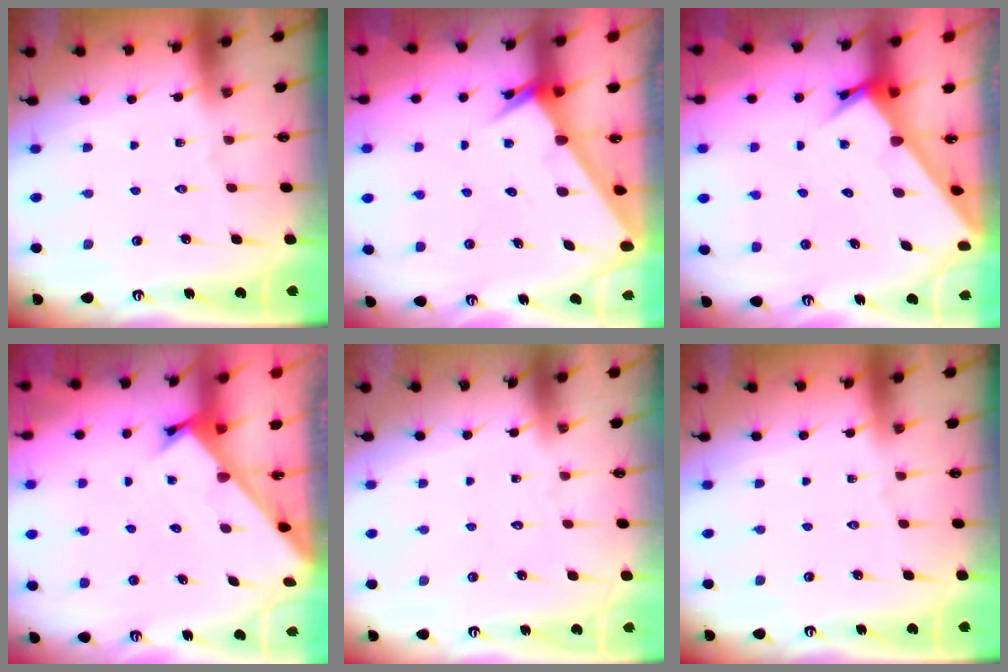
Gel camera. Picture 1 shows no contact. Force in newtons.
{"total": 3.2, "press": 3.2, "slide": 0.1}
{"total": 3.7, "press": 3.7, "slide": 0.3}
{"total": 2.4, "press": 2.4, "slide": 0.2}
{"total": 1.7, "press": 1.7, "slide": 0.1}
{"total": 0.0}